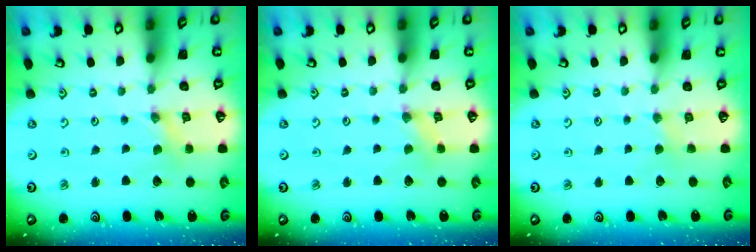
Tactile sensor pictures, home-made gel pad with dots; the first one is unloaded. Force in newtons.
{"total": 0.8, "press": 0.8, "slide": 0.2}
{"total": 2.0, "press": 2.0, "slide": 0.3}